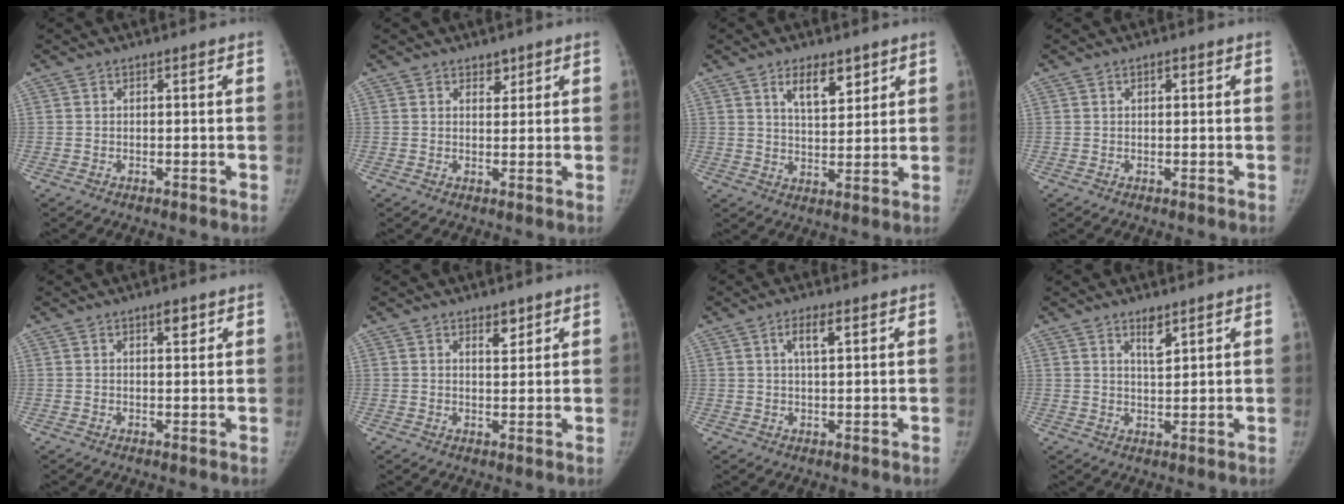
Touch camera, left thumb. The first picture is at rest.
{"total": 2.0, "force": [1.4, 1.2, 0.6], "torque": [0.008, -0.009, 0.019]}
{"total": 7.4, "force": [4.3, 3.3, 5.0], "torque": [-0.056, -0.030, 0.071]}
{"total": 1.1, "force": [0.5, 0.6, 0.8], "torque": [-0.010, 0.001, 0.006]}
{"total": 2.1, "force": [1.2, 0.8, 1.5], "torque": [-0.013, -0.006, 0.019]}
{"total": 2.8, "force": [1.9, 1.4, 1.6], "torque": [-0.010, -0.013, 0.030]}
{"total": 3.9, "force": [1.7, 1.3, 3.3], "torque": [-0.058, 0.000, 0.031]}
{"total": 3.6, "force": [2.4, 1.2, 2.5], "torque": [-0.032, -0.018, 0.042]}